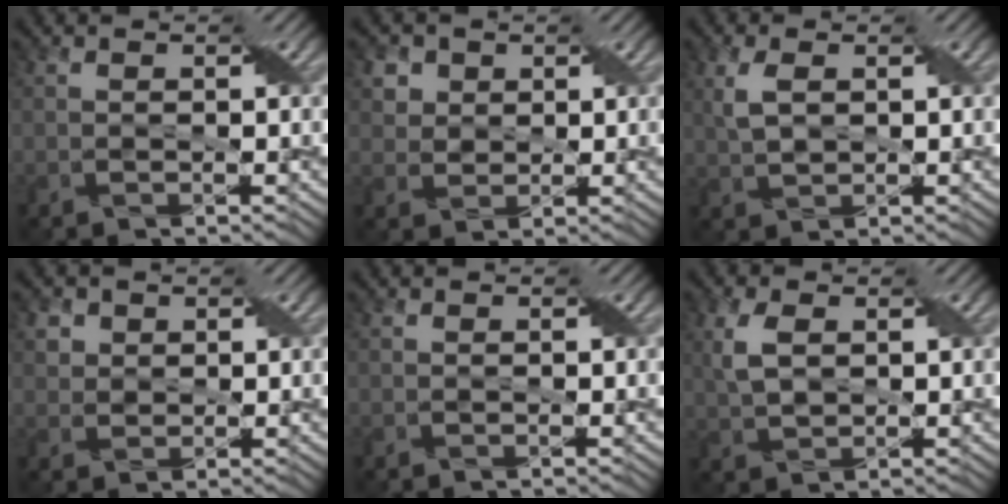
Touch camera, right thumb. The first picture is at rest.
{"total": 4.8, "force": [2.6, 3.7, 1.5], "torque": [-0.067, -0.002, 0.054]}
{"total": 3.6, "force": [1.1, 2.0, 2.8], "torque": [-0.074, 0.007, 0.024]}
{"total": 3.5, "force": [1.9, 2.8, 1.1], "torque": [-0.051, -0.003, 0.045]}
{"total": 0.0}
{"total": 4.3, "force": [1.3, 2.6, 3.2], "torque": [-0.085, 0.006, 0.026]}